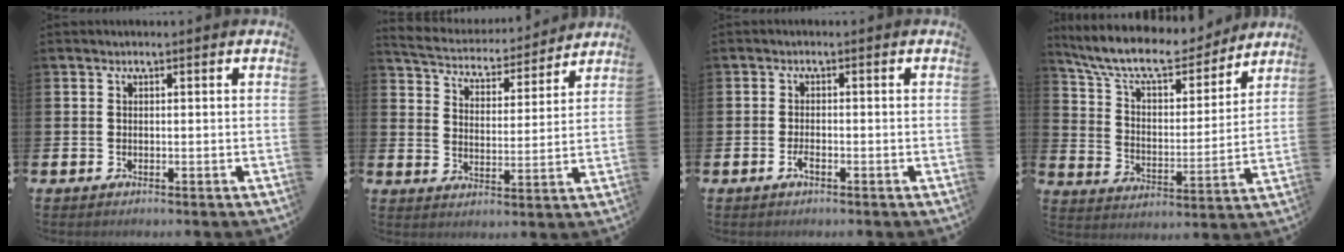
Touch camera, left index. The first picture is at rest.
{"total": 5.3, "force": [5.1, 1.2, 0.5], "torque": [-0.043, -0.045, 0.086]}
{"total": 1.7, "force": [-0.9, 0.6, 1.3], "torque": [-0.032, 0.003, -0.016]}
{"total": 10.5, "force": [9.6, 2.6, 3.6], "torque": [-0.108, -0.059, 0.166]}